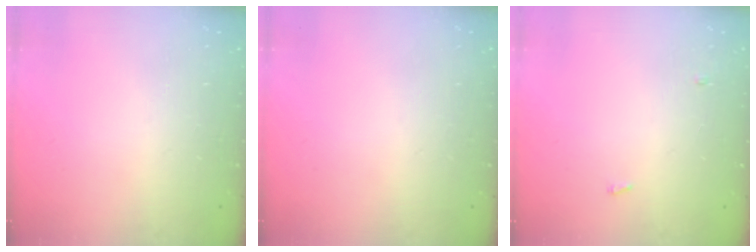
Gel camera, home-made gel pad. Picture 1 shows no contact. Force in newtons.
{"total": 0.0}
{"total": 6.9, "press": 2.8, "slide": 6.3}